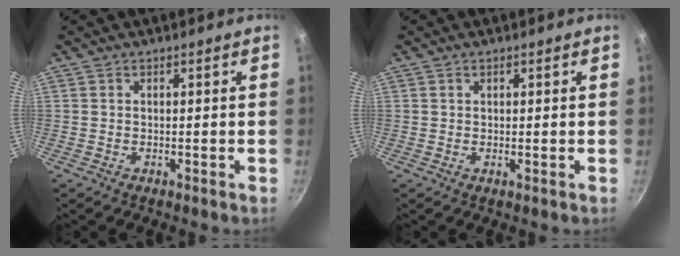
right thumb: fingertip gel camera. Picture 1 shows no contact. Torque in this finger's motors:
{"motor_torque": [0.32, -0.50, -0.26, 0.13, 0.01]}